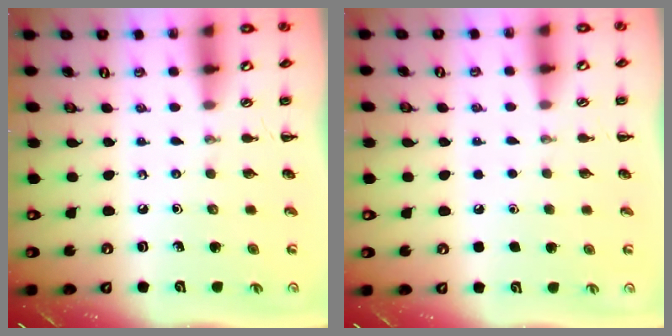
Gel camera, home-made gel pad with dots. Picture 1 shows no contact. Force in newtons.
{"total": 1.7, "press": 1.7, "slide": 0.1}